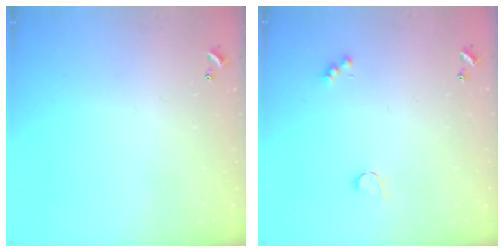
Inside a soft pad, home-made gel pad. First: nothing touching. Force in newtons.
{"total": 2.7, "press": 2.7, "slide": 0.5}